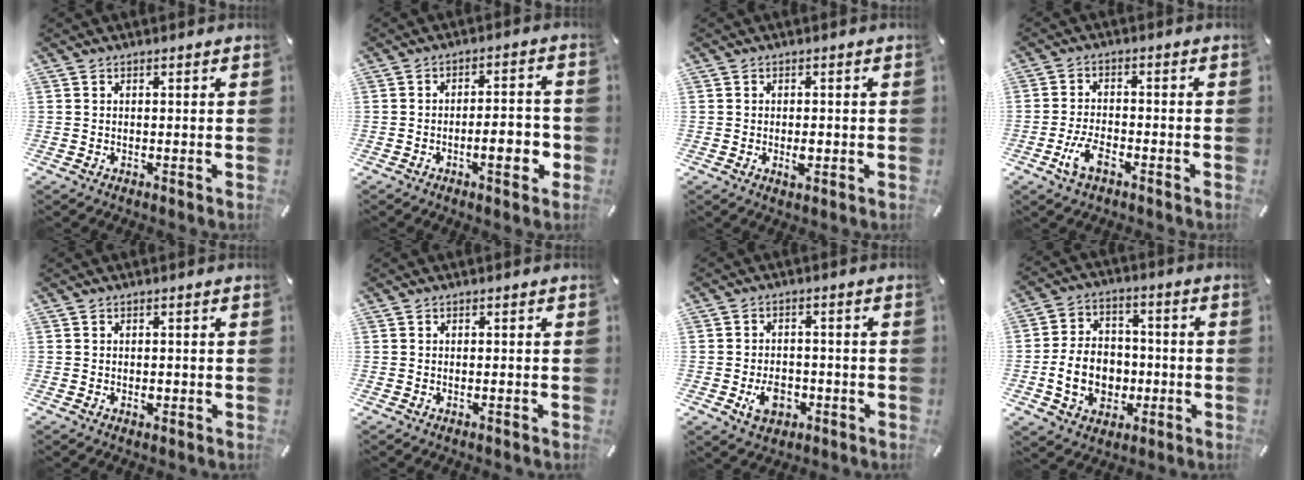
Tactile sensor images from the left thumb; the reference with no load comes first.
{"total": 9.0, "force": [-2.8, 3.1, 8.0], "torque": [-0.107, 0.007, -0.045]}
{"total": 3.1, "force": [-0.6, 1.6, 2.6], "torque": [-0.045, 0.002, -0.009]}
{"total": 6.5, "force": [-3.3, 3.3, 4.6], "torque": [-0.103, 0.010, -0.064]}
{"total": 1.7, "force": [-0.4, 1.1, 1.2], "torque": [-0.021, 0.000, -0.006]}
{"total": 0.5, "force": [-0.2, 0.1, 0.4], "torque": [-0.008, -0.004, -0.003]}
{"total": 7.1, "force": [-2.3, 5.2, 4.2], "torque": [-0.071, 0.004, -0.040]}
{"total": 12.6, "force": [-2.8, 10.1, 7.0], "torque": [-0.146, 0.018, -0.046]}